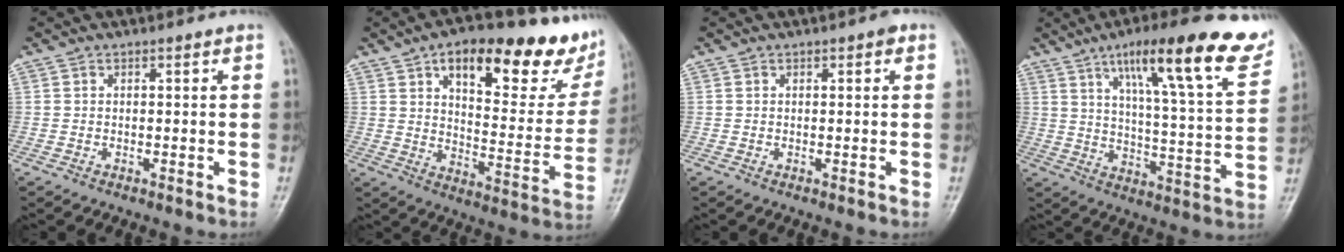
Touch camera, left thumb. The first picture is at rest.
{"total": 24.5, "force": [14.1, 9.4, 17.7], "torque": [-0.191, -0.036, 0.201]}
{"total": 1.2, "force": [0.6, 0.5, 1.0], "torque": [-0.011, 0.001, 0.005]}
{"total": 21.2, "force": [12.7, 3.7, 16.6], "torque": [-0.214, -0.043, 0.191]}